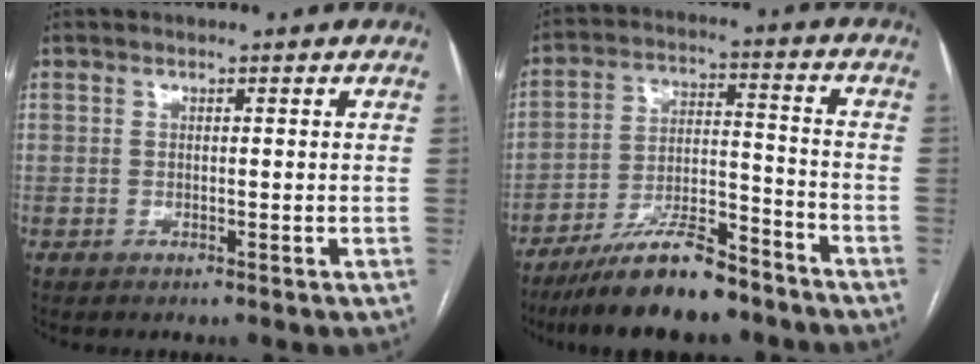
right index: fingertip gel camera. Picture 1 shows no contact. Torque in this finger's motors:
{"motor_torque": [0.66, -0.56, 0.14, 0.01]}